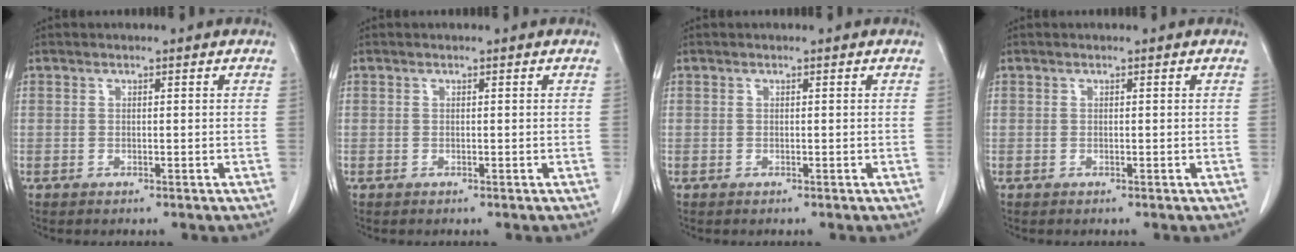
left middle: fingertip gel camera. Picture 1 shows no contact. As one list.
[{"total": 0.0}, {"total": 0.0}, {"total": 0.0}]